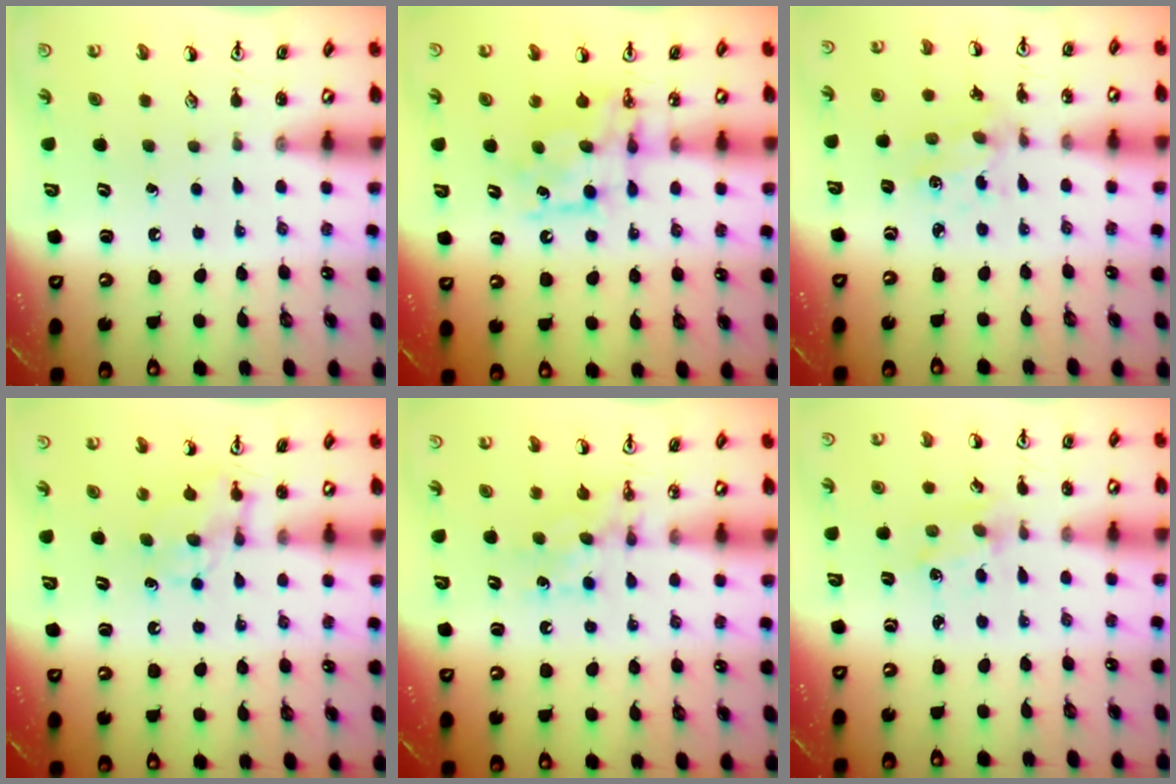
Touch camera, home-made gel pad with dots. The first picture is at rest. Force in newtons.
{"total": 8.1, "press": 8.1, "slide": 0.3}
{"total": 1.9, "press": 1.9, "slide": 0.3}
{"total": 4.7, "press": 4.6, "slide": 0.8}
{"total": 5.5, "press": 5.5, "slide": 0.7}
{"total": 1.9, "press": 1.9, "slide": 0.3}